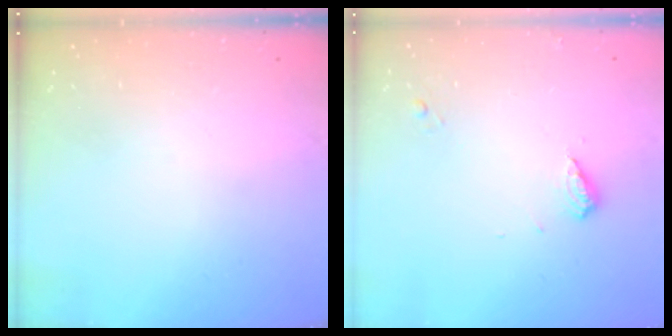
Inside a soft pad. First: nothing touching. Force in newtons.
{"total": 6.4, "press": 6.4, "slide": 0.7}